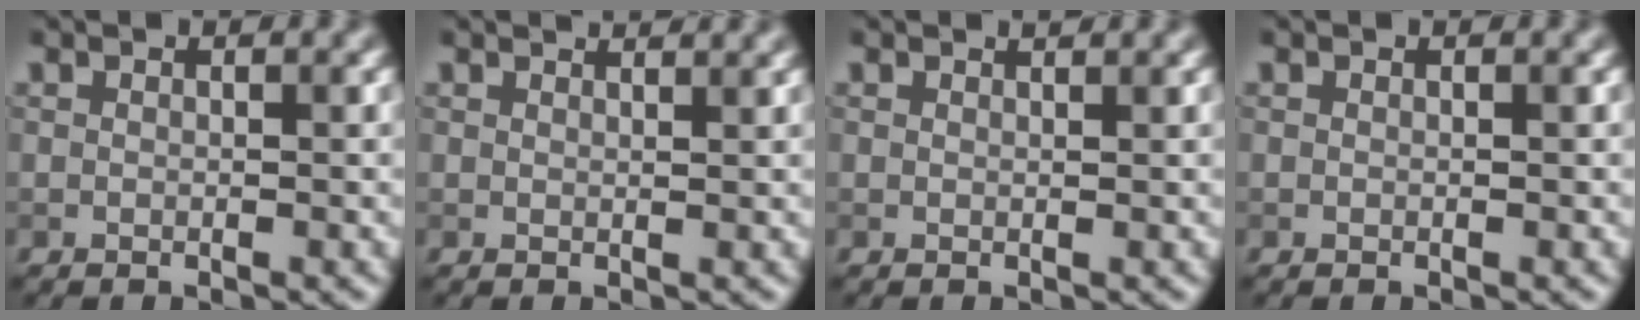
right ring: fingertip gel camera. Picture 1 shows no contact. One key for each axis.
{"total": 1.8, "fx": 1.6, "fy": 0.3, "fz": 0.6, "tx": -0.009, "ty": 0.002, "tz": 0.013}
{"total": 0.6, "fx": 0.6, "fy": 0.0, "fz": 0.1, "tx": -0.002, "ty": -0.001, "tz": 0.009}
{"total": 0.0}